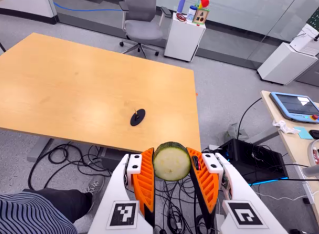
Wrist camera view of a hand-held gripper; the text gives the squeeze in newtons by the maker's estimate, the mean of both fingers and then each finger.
{"total": 11.5, "left": 10.8, "right": 12.2}